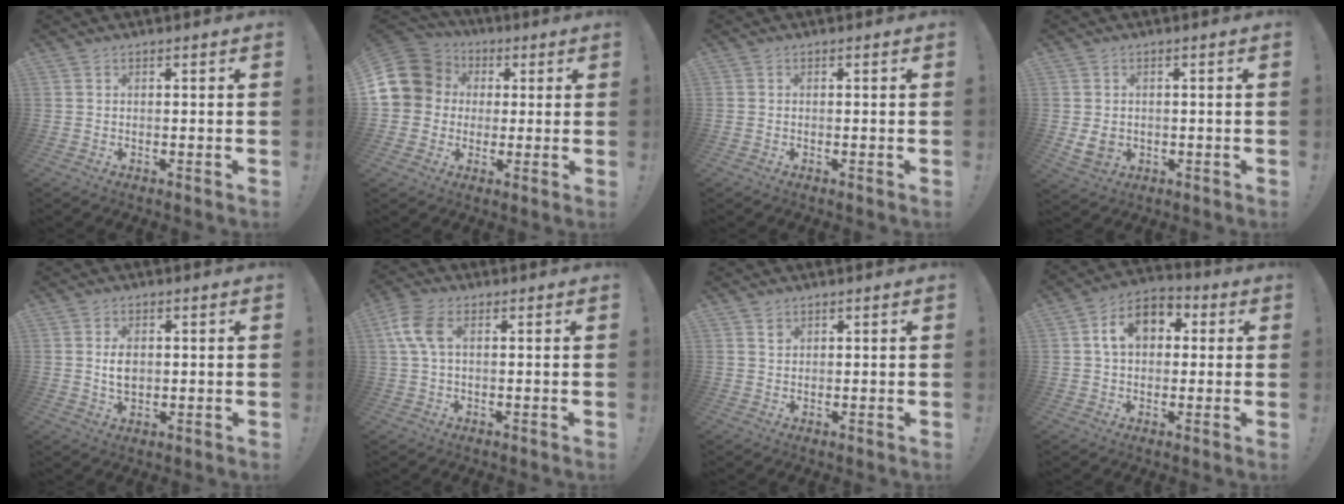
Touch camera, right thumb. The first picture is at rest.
{"total": 13.1, "force": [2.3, 11.8, 5.3], "torque": [-0.095, -0.005, 0.054]}
{"total": 0.0}
{"total": 4.5, "force": [0.2, 3.7, 2.6], "torque": [-0.041, -0.002, 0.006]}
{"total": 4.8, "force": [0.8, 3.1, 3.6], "torque": [-0.056, -0.002, 0.009]}
{"total": 8.1, "force": [1.8, 4.7, 6.4], "torque": [-0.148, 0.005, 0.036]}
{"total": 1.5, "force": [0.9, 1.2, 0.3], "torque": [0.006, -0.006, 0.015]}
{"total": 11.1, "force": [2.9, 8.0, 7.1], "torque": [-0.107, 0.004, 0.056]}